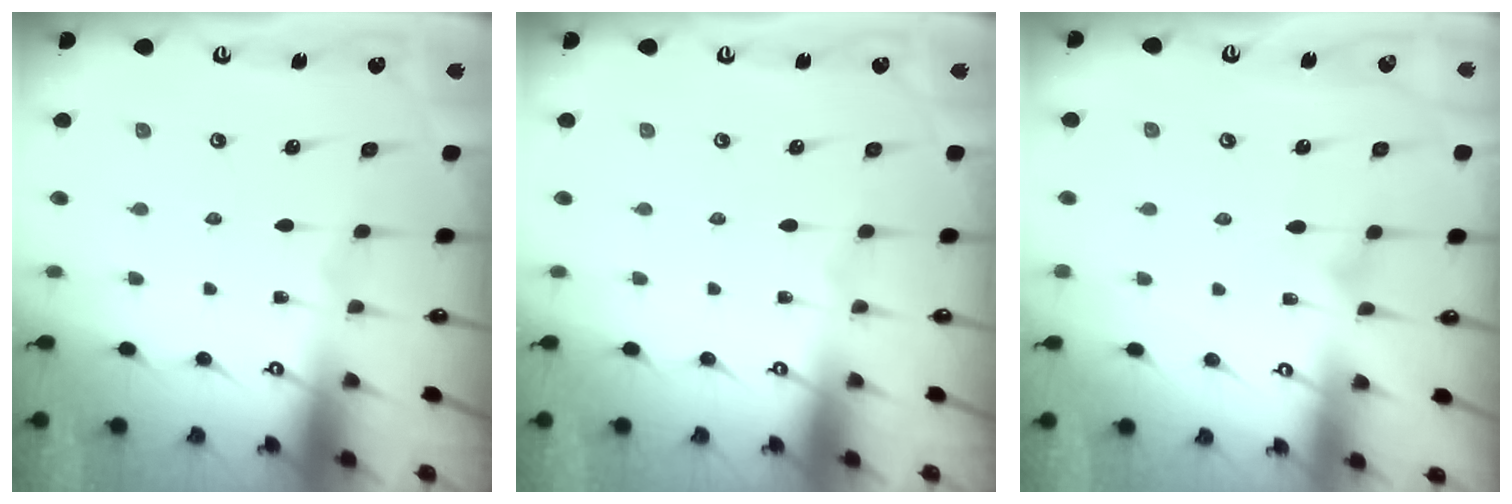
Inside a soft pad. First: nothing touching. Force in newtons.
{"total": 0.0}
{"total": 4.4, "press": 4.4, "slide": 0.3}